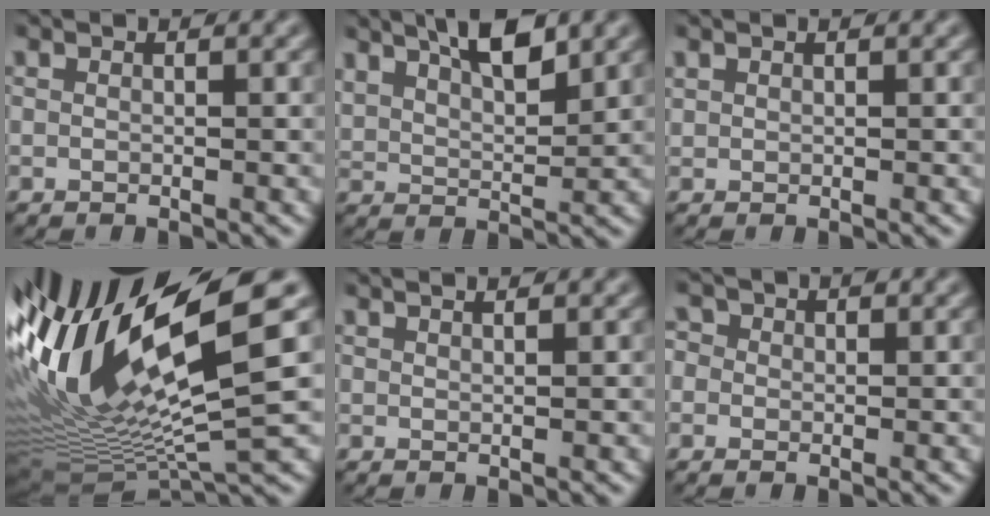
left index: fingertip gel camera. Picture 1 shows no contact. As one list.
[{"total": 5.2, "force": [3.5, 1.8, 3.5], "torque": [-0.063, 0.009, 0.062]}, {"total": 0.0}, {"total": 16.9, "force": [3.3, 4.6, 16.0], "torque": [-0.303, 0.001, 0.073]}, {"total": 1.9, "force": [1.3, 0.8, 1.2], "torque": [0.004, 0.010, -0.006]}, {"total": 1.9, "force": [0.4, 1.7, 0.6], "torque": [-0.010, 0.010, -0.008]}]